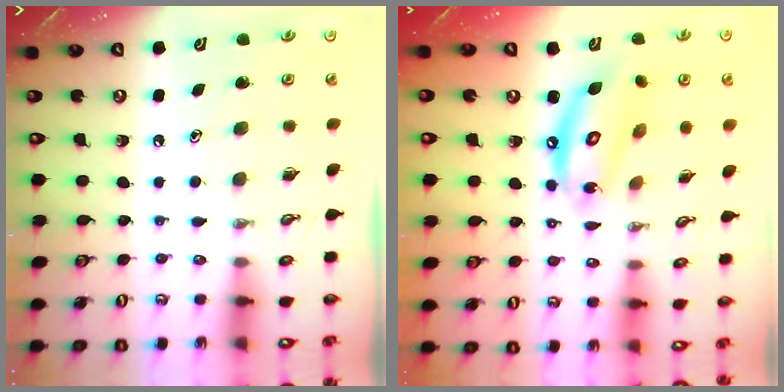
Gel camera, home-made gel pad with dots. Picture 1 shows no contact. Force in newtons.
{"total": 13.2, "press": 13.2, "slide": 1.2}